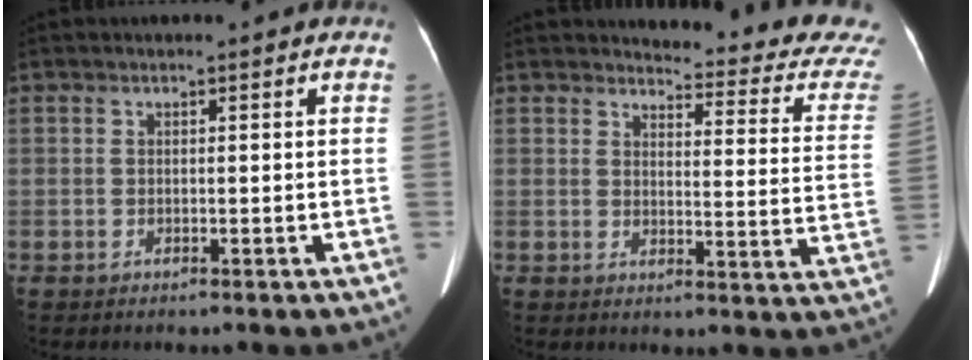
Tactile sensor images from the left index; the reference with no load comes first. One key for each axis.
{"total": 16.1, "fx": 15.9, "fy": 0.1, "fz": 2.8, "tx": -0.020, "ty": -0.124, "tz": 0.151}